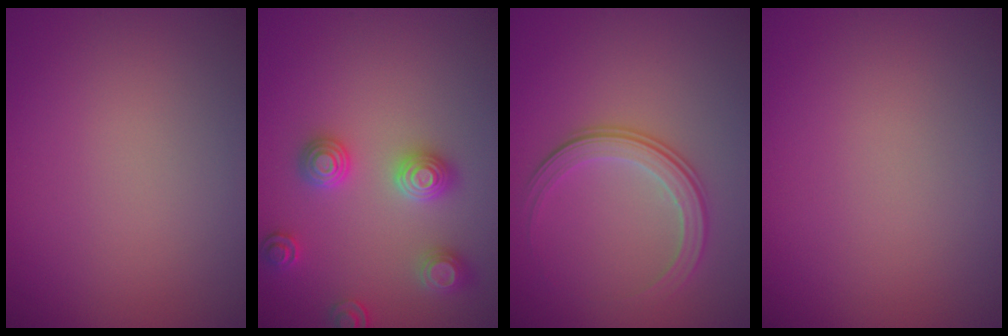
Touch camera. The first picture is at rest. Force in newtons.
{"total": 3.3, "press": 3.3, "slide": 0.3}
{"total": 3.0, "press": 2.6, "slide": 1.5}
{"total": 0.0}